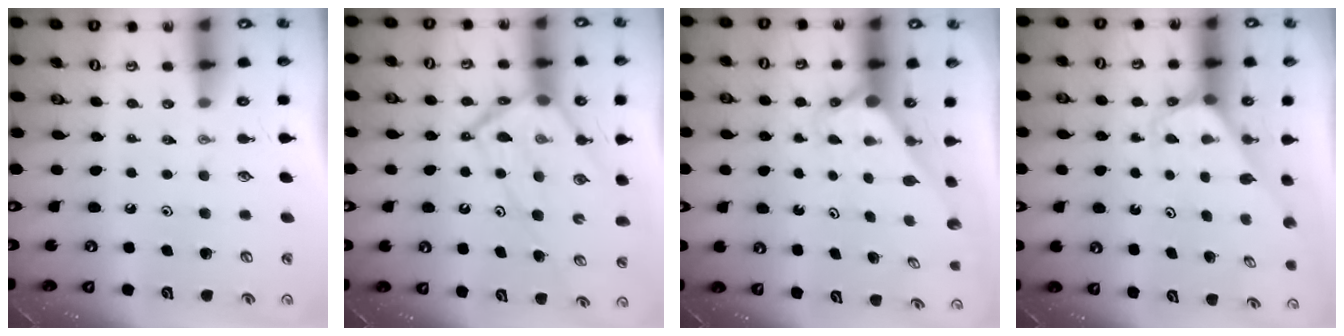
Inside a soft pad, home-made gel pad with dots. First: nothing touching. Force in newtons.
{"total": 16.1, "press": 16.1, "slide": 1.3}
{"total": 2.7, "press": 2.7, "slide": 0.0}
{"total": 2.6, "press": 2.6, "slide": 0.1}